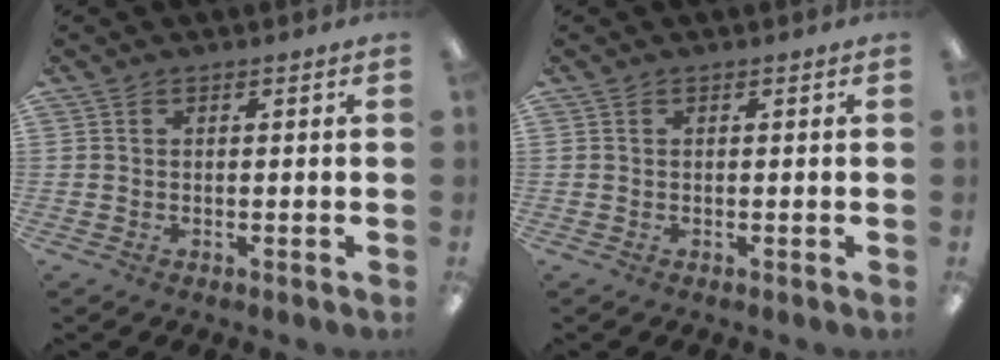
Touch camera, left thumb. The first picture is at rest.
{"total": 0.0}